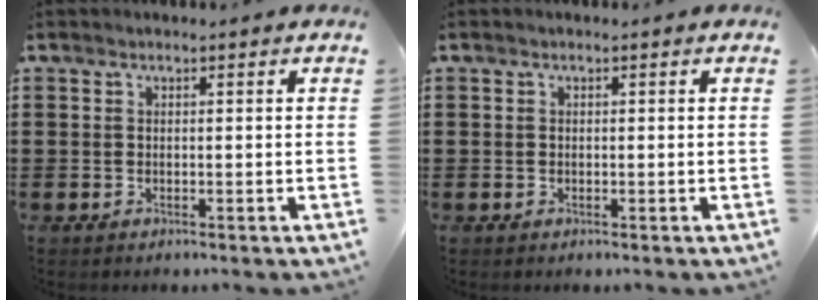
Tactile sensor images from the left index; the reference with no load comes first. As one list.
[{"total": 0.0}]